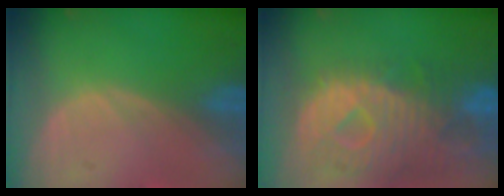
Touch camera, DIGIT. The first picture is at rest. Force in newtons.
{"total": 12.4, "press": 10.7, "slide": 6.3}